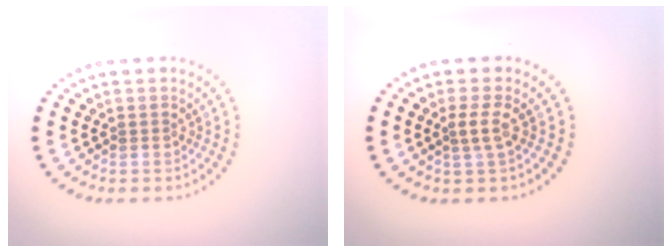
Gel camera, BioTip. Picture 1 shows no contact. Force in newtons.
{"total": 1.8, "press": 1.4, "slide": 1.1}